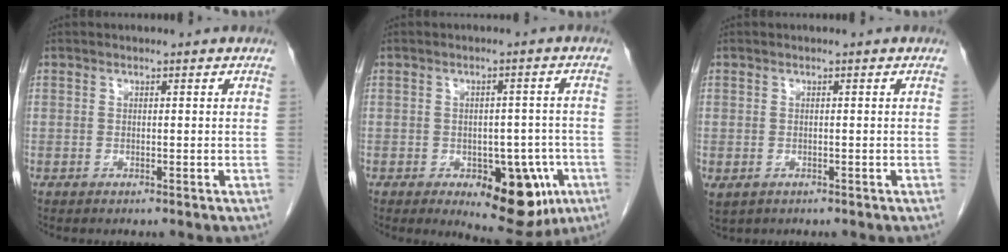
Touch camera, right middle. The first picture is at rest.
{"total": 10.8, "force": [-4.6, 5.0, 8.4], "torque": [-0.083, 0.001, -0.050]}
{"total": 2.5, "force": [-1.1, 1.8, 1.5], "torque": [-0.029, -0.006, -0.009]}